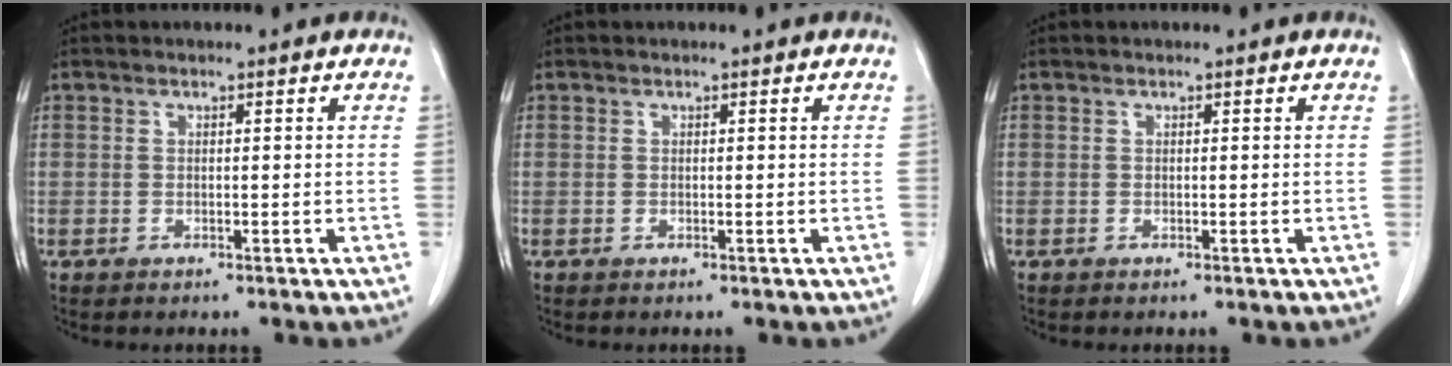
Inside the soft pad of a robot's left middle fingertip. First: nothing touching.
{"total": 0.0}
{"total": 0.0}